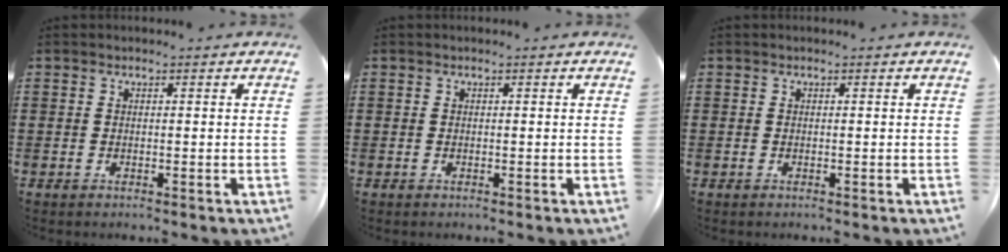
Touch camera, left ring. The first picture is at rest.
{"total": 0.0}
{"total": 0.0}